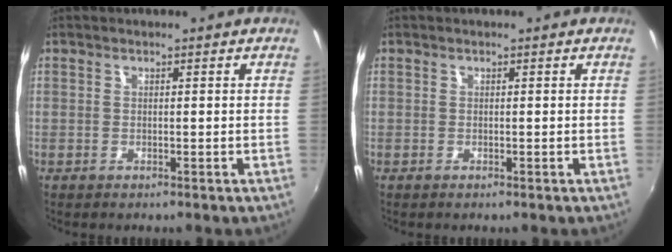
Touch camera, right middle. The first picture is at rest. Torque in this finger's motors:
{"motor_torque": [0.06, -0.32, 0.04, 0.00]}